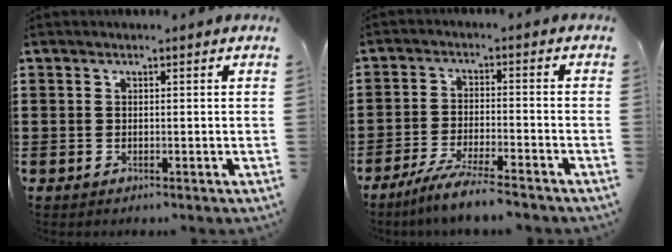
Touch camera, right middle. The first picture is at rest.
{"total": 5.5, "force": [-4.8, -0.3, 2.6], "torque": [-0.054, -0.014, -0.090]}